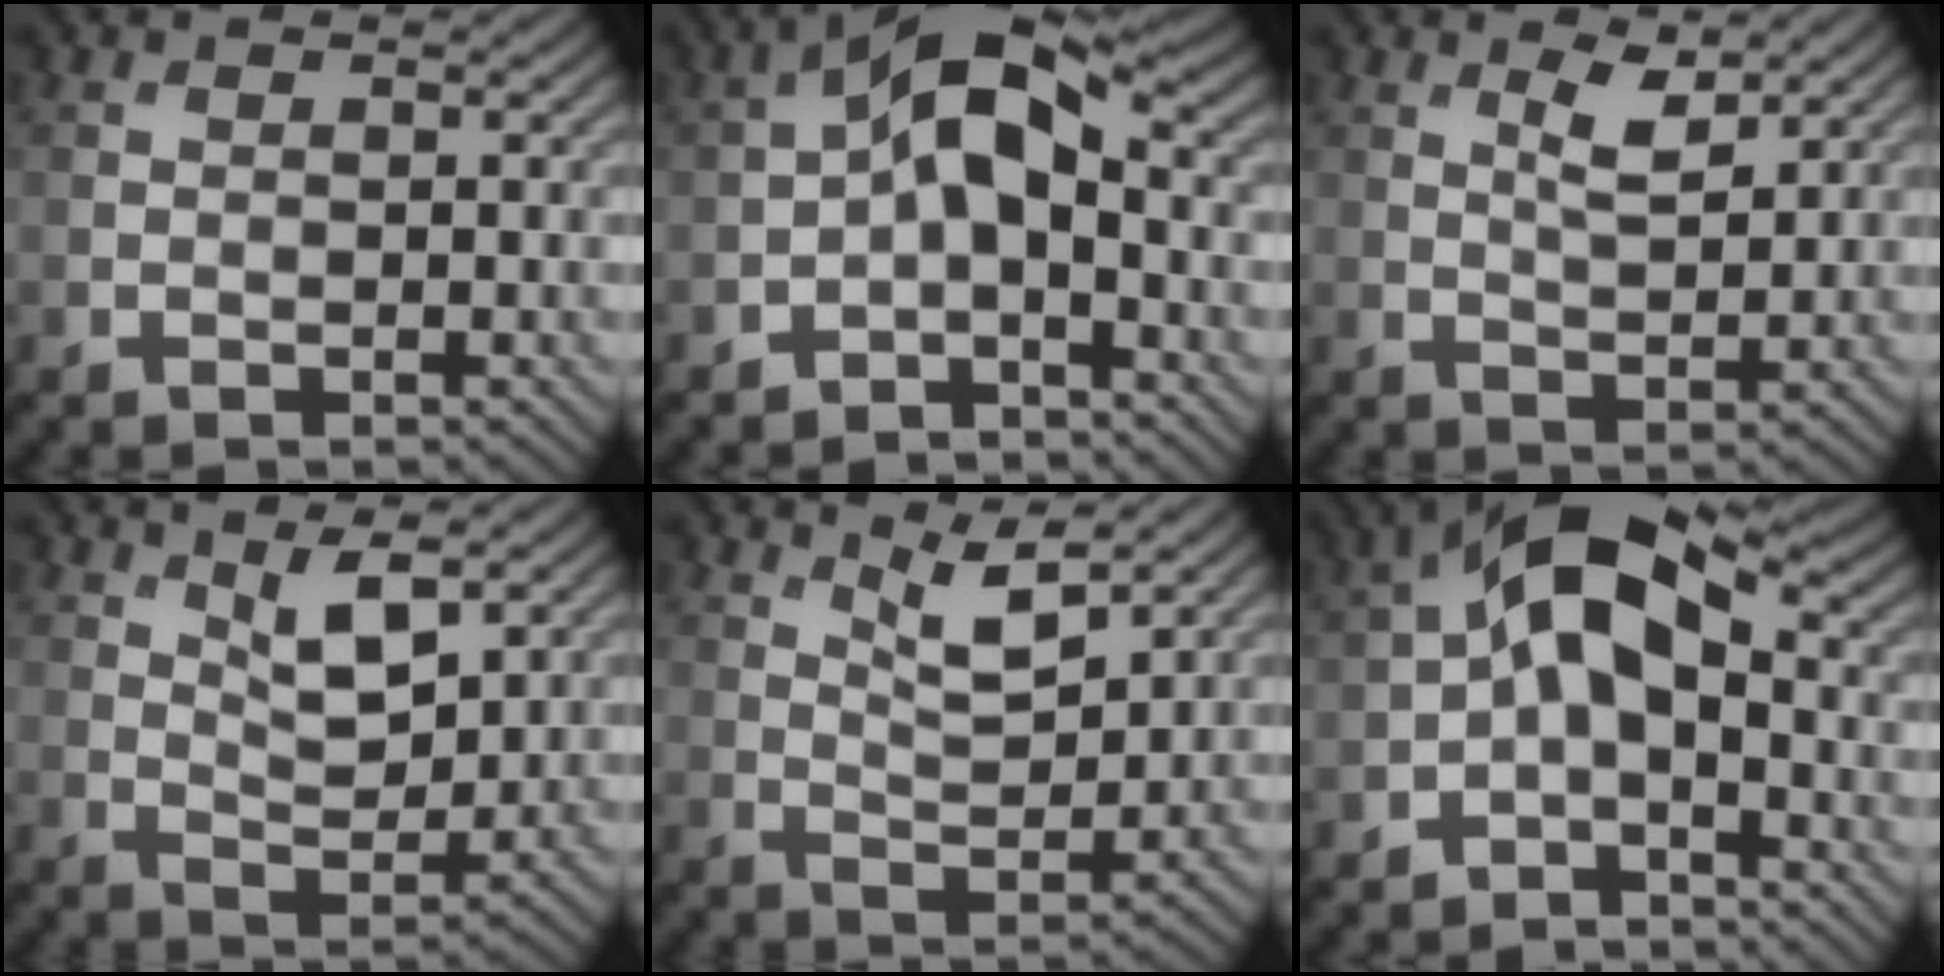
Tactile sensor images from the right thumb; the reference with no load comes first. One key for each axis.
{"total": 7.6, "fx": -0.8, "fy": 4.0, "fz": 6.4, "tx": -0.117, "ty": 0.017, "tz": -0.025}
{"total": 3.6, "fx": 2.1, "fy": 1.0, "fz": 2.7, "tx": -0.058, "ty": -0.005, "tz": 0.040}
{"total": 5.4, "fx": 2.8, "fy": 2.3, "fz": 4.0, "tx": -0.077, "ty": -0.009, "tz": 0.050}
{"total": 5.0, "fx": 3.3, "fy": 1.3, "fz": 3.4, "tx": -0.072, "ty": -0.009, "tz": 0.065}
{"total": 8.6, "fx": -0.6, "fy": 4.5, "fz": 7.3, "tx": -0.141, "ty": 0.025, "tz": -0.025}